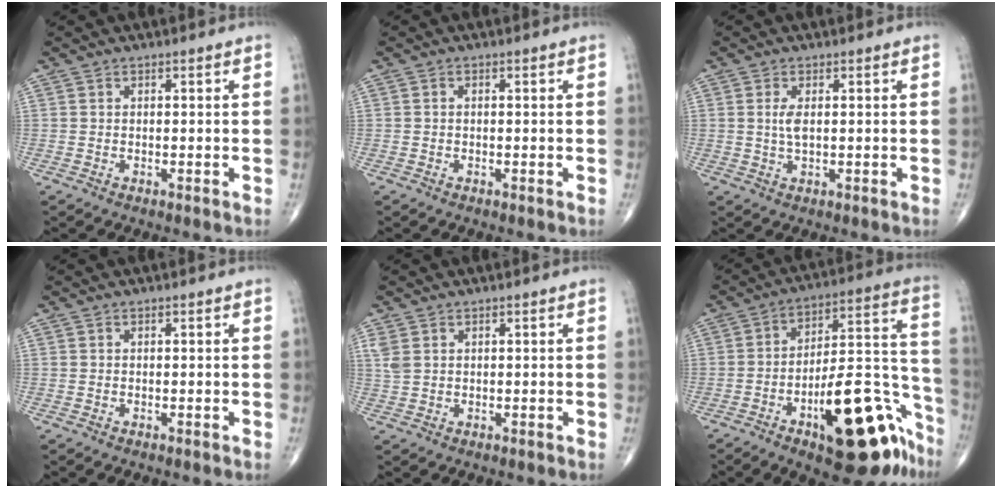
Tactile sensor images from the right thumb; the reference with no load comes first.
{"total": 0.0}
{"total": 2.7, "force": [0.4, 1.0, 2.4], "torque": [-0.051, -0.002, 0.010]}
{"total": 0.0}
{"total": 2.2, "force": [1.1, 1.4, 1.4], "torque": [-0.037, 0.004, 0.032]}
{"total": 25.2, "force": [-12.8, 9.6, 19.5], "torque": [-0.201, 0.095, -0.178]}